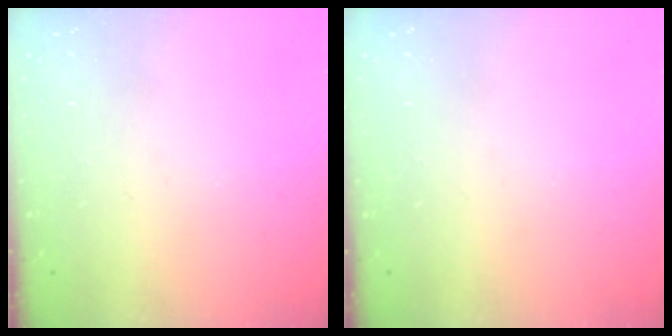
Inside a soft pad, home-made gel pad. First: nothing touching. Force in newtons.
{"total": 0.0}